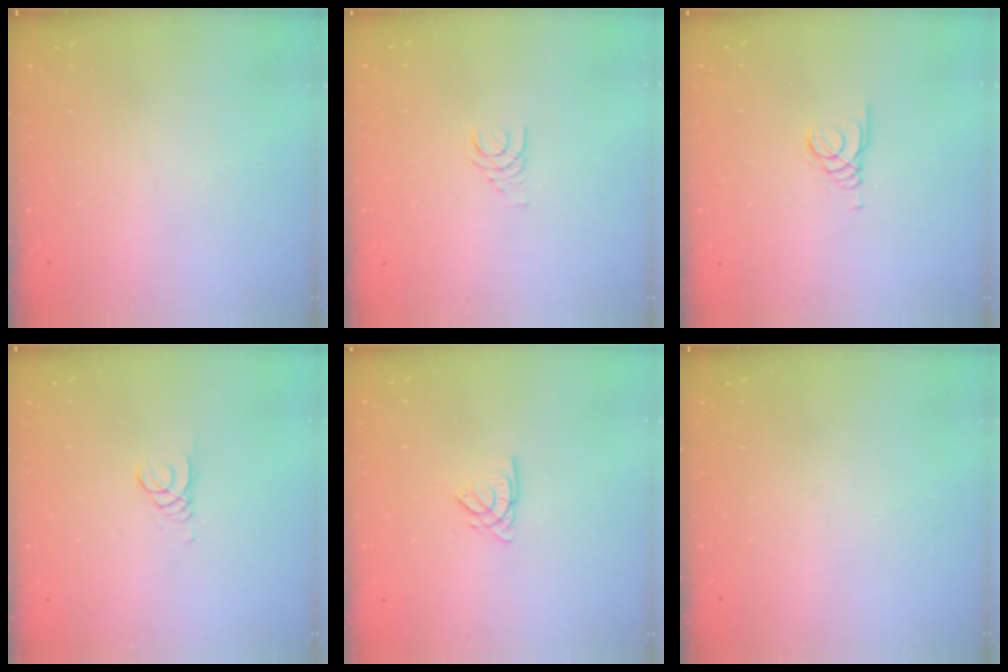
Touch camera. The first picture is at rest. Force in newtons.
{"total": 1.4, "press": 1.4, "slide": 0.2}
{"total": 1.6, "press": 1.6, "slide": 0.0}
{"total": 1.5, "press": 1.5, "slide": 0.1}
{"total": 2.7, "press": 2.7, "slide": 0.3}
{"total": 0.0}